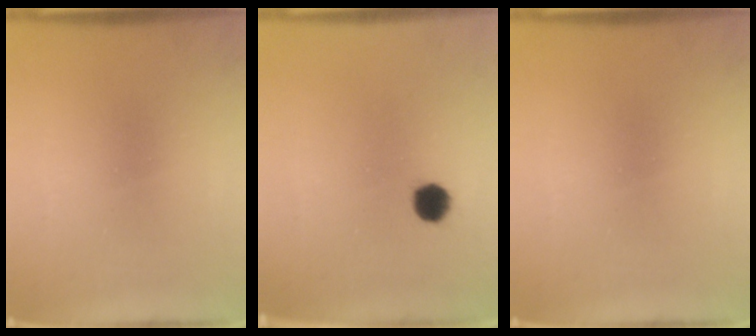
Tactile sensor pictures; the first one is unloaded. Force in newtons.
{"total": 4.0}
{"total": 0.0}